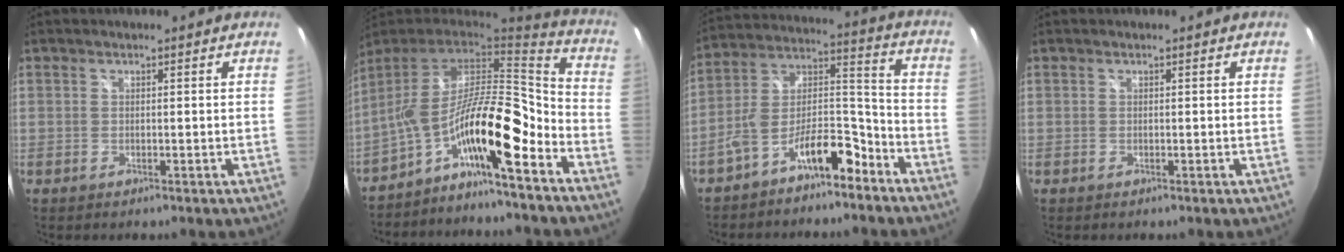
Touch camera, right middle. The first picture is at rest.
{"total": 16.4, "force": [-7.1, 3.4, 14.3], "torque": [-0.233, -0.014, -0.139]}
{"total": 10.8, "force": [-7.1, 4.1, 7.1], "torque": [-0.130, 0.039, -0.115]}
{"total": 0.0}